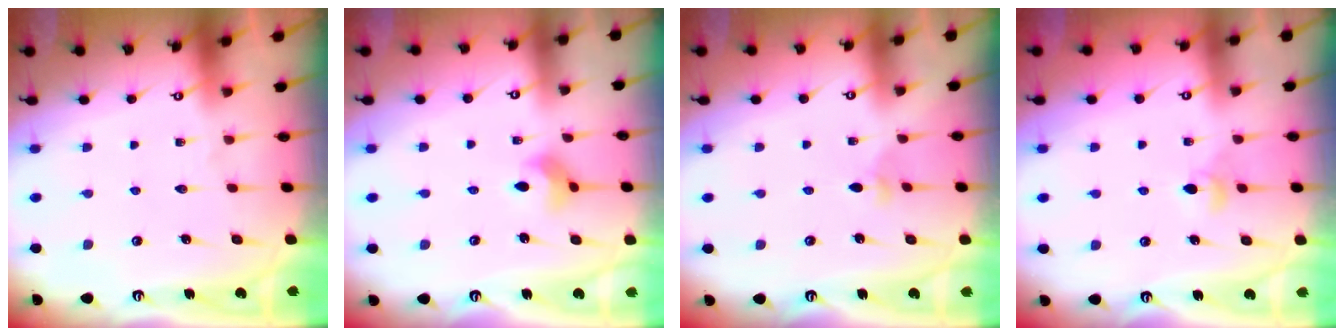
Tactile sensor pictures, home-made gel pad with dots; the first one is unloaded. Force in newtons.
{"total": 5.8, "press": 5.8, "slide": 0.5}
{"total": 2.3, "press": 2.3, "slide": 0.5}
{"total": 4.4, "press": 4.3, "slide": 0.8}